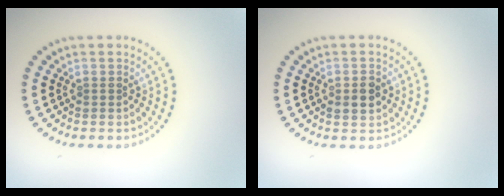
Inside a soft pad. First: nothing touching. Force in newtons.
{"total": 2.5, "press": 2.5, "slide": 0.2}